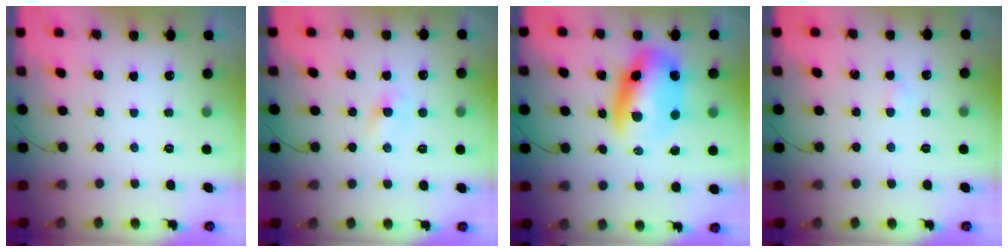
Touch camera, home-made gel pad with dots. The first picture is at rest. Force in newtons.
{"total": 1.9, "press": 1.8, "slide": 0.8}
{"total": 12.8, "press": 12.3, "slide": 3.3}
{"total": 2.0, "press": 1.8, "slide": 0.8}